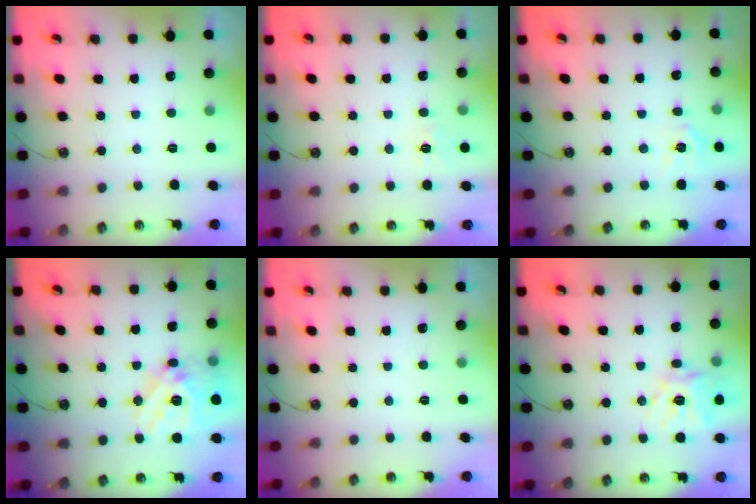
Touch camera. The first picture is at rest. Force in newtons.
{"total": 7.0, "press": 7.0, "slide": 0.5}
{"total": 5.6, "press": 5.6, "slide": 0.1}
{"total": 20.5, "press": 20.4, "slide": 2.4}
{"total": 0.0}
{"total": 16.0, "press": 15.9, "slide": 2.0}